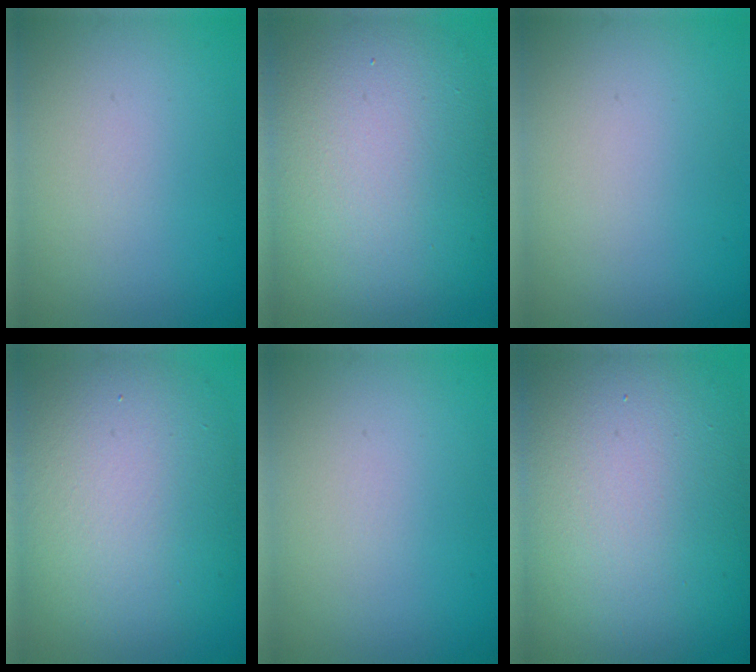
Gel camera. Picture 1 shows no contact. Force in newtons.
{"total": 13.5, "press": 13.5, "slide": 0.8}
{"total": 0.0}
{"total": 11.7, "press": 11.7, "slide": 0.8}
{"total": 0.0}
{"total": 17.1, "press": 17.0, "slide": 1.4}